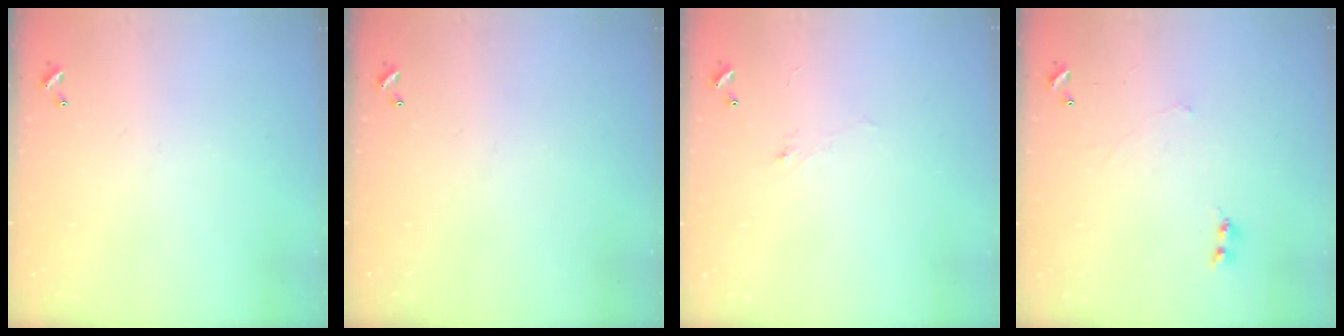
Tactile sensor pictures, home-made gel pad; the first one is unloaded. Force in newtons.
{"total": 0.0}
{"total": 1.2, "press": 0.8, "slide": 0.8}
{"total": 1.6, "press": 1.5, "slide": 0.5}